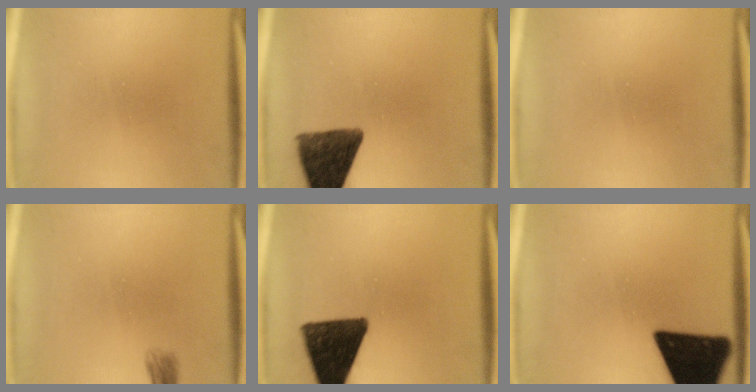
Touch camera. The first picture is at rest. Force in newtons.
{"total": 11.2}
{"total": 0.0}
{"total": 1.6}
{"total": 13.9}
{"total": 18.9}